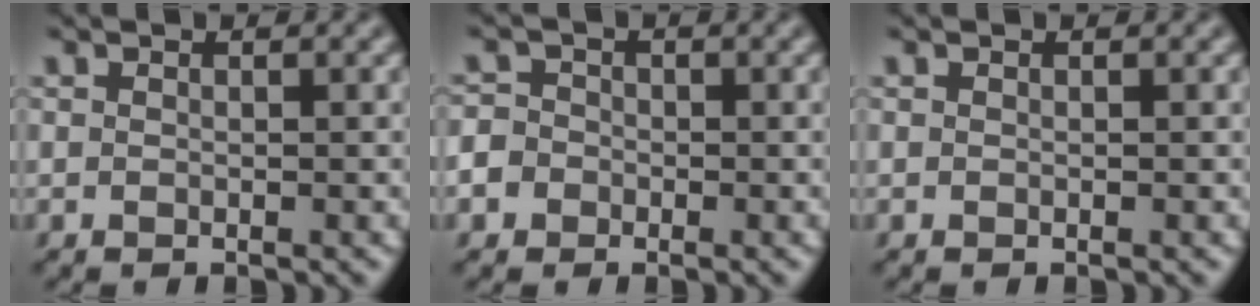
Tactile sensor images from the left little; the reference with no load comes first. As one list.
[{"total": 4.4, "force": [-1.6, 3.9, 1.3], "torque": [-0.015, 0.008, -0.055]}, {"total": 0.0}]